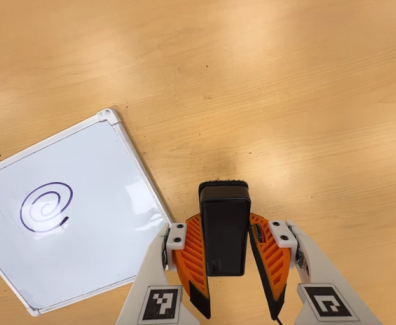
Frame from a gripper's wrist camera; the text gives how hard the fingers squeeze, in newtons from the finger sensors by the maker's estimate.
{"total": 6.2, "left": 5.1, "right": 7.4}